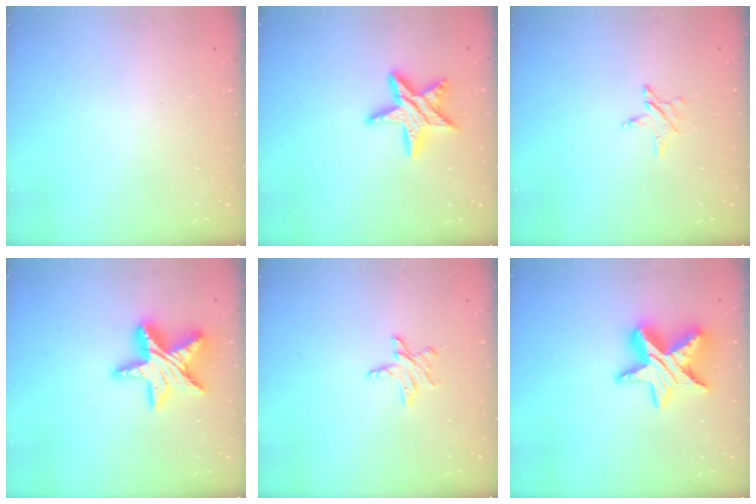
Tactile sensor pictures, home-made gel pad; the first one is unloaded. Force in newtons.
{"total": 11.6, "press": 11.6, "slide": 0.6}
{"total": 3.2, "press": 3.2, "slide": 0.3}
{"total": 16.6, "press": 16.5, "slide": 1.5}
{"total": 6.7, "press": 6.6, "slide": 0.6}
{"total": 15.6, "press": 15.6, "slide": 1.2}